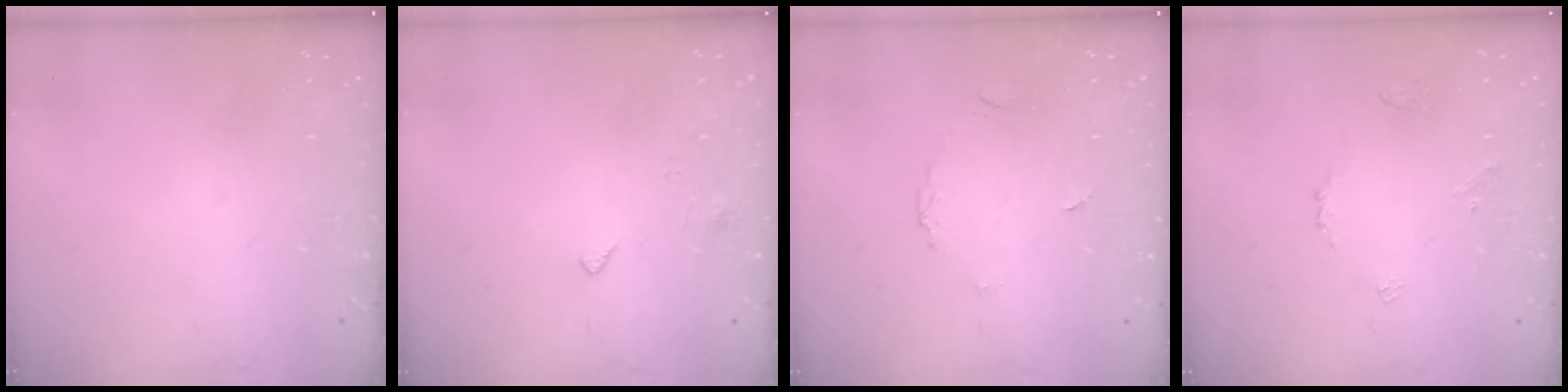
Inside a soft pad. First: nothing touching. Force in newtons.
{"total": 2.8, "press": 2.8, "slide": 0.4}
{"total": 3.7, "press": 3.6, "slide": 0.3}
{"total": 3.0, "press": 3.0, "slide": 0.7}